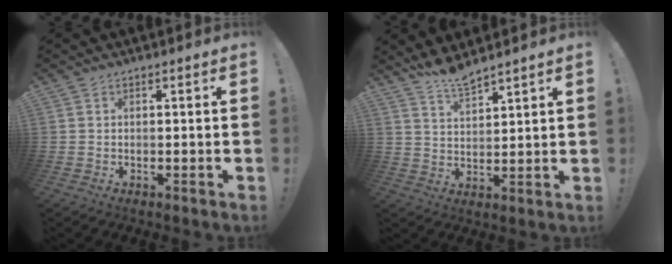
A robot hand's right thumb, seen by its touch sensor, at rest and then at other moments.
{"total": 6.4, "force": [6.0, 0.6, 2.3], "torque": [-0.048, -0.038, 0.107]}